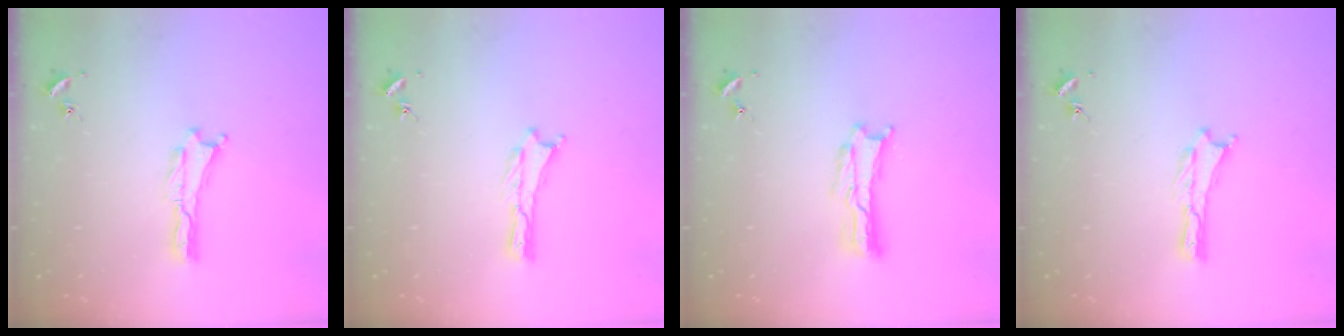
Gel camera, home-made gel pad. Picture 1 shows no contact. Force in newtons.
{"total": 0.0}
{"total": 0.8, "press": 0.8, "slide": 0.2}
{"total": 0.0}